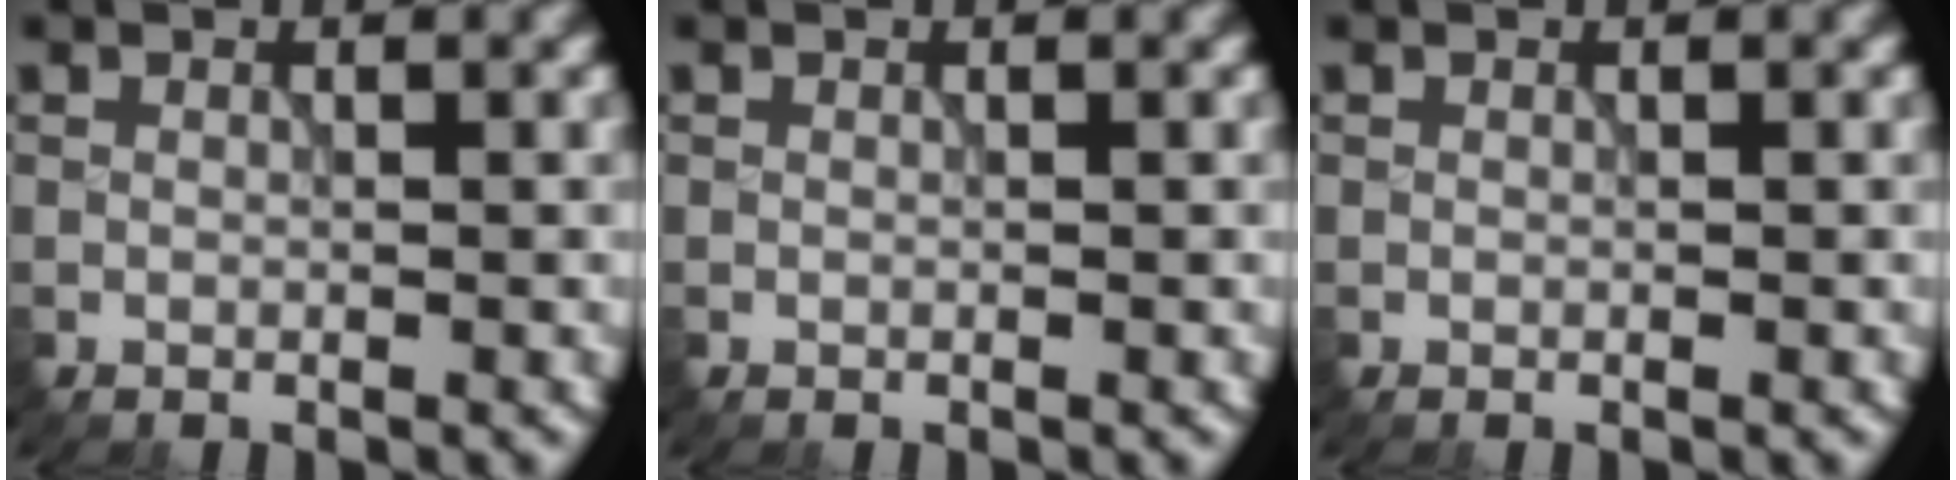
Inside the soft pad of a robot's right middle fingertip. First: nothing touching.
{"total": 0.0}
{"total": 0.0}